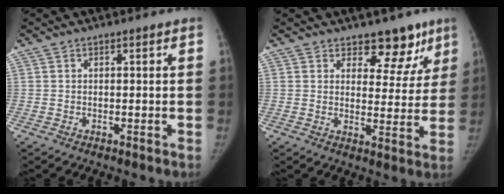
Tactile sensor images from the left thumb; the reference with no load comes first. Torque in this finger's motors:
{"motor_torque": [-0.03, 0.11, 0.41, -0.12, 0.00]}